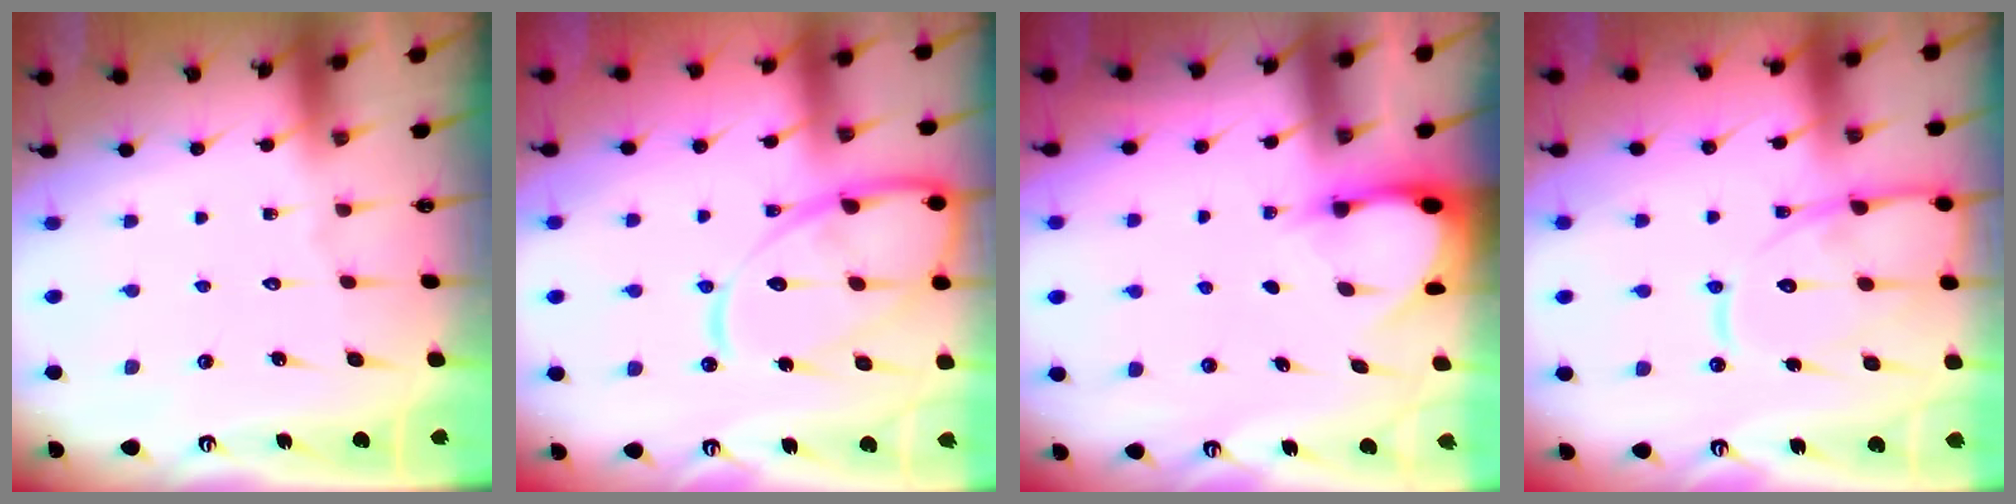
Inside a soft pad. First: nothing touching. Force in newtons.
{"total": 16.8, "press": 16.8, "slide": 1.5}
{"total": 3.0, "press": 3.0, "slide": 0.4}
{"total": 14.0, "press": 13.9, "slide": 1.3}